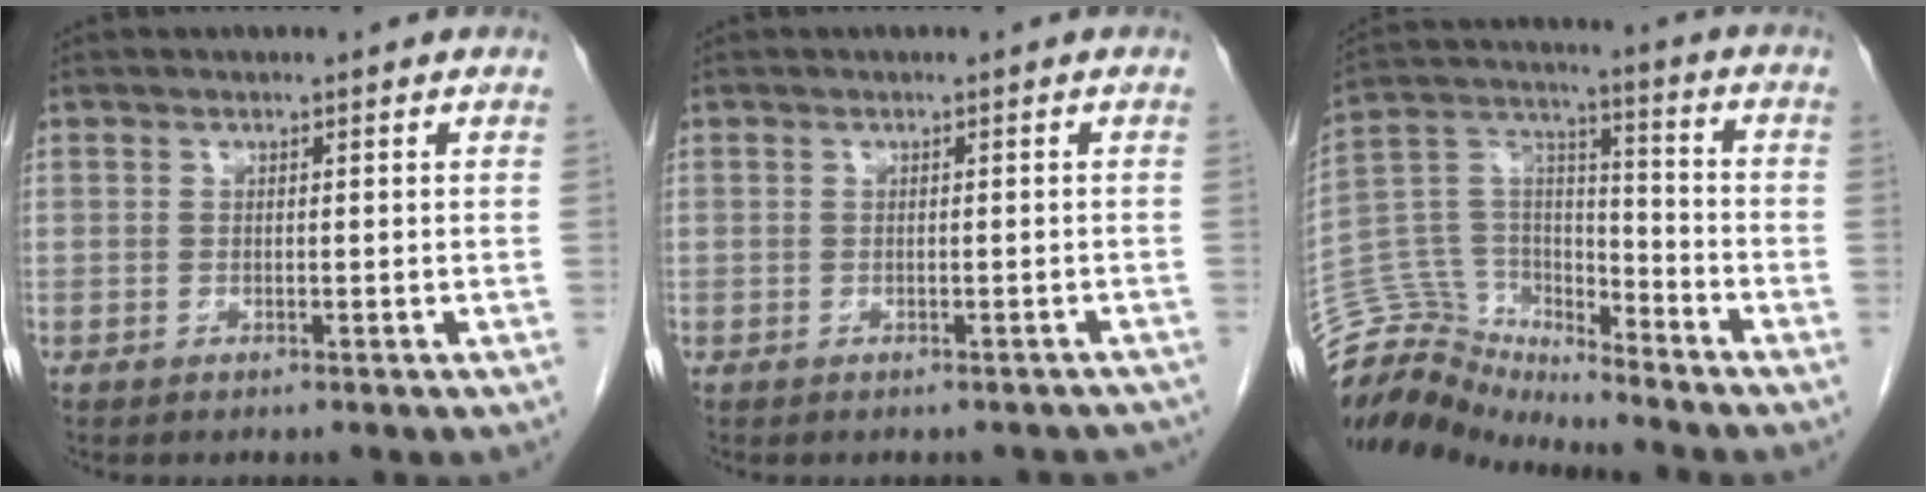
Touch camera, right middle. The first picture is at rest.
{"total": 4.5, "force": [-4.1, 1.8, 0.8], "torque": [-0.004, 0.001, -0.037]}
{"total": 13.9, "force": [-13.6, 2.5, 0.6], "torque": [-0.015, 0.065, -0.253]}